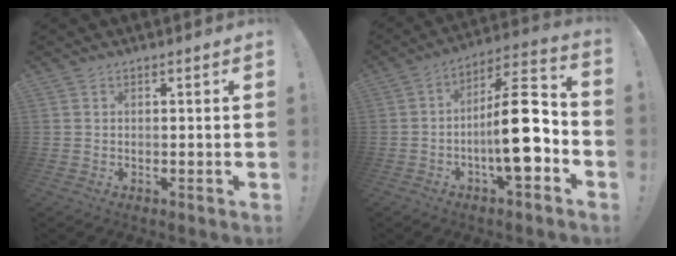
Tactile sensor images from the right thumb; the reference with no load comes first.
{"total": 18.4, "force": [-4.2, 5.7, 17.0], "torque": [-0.260, 0.025, -0.066]}